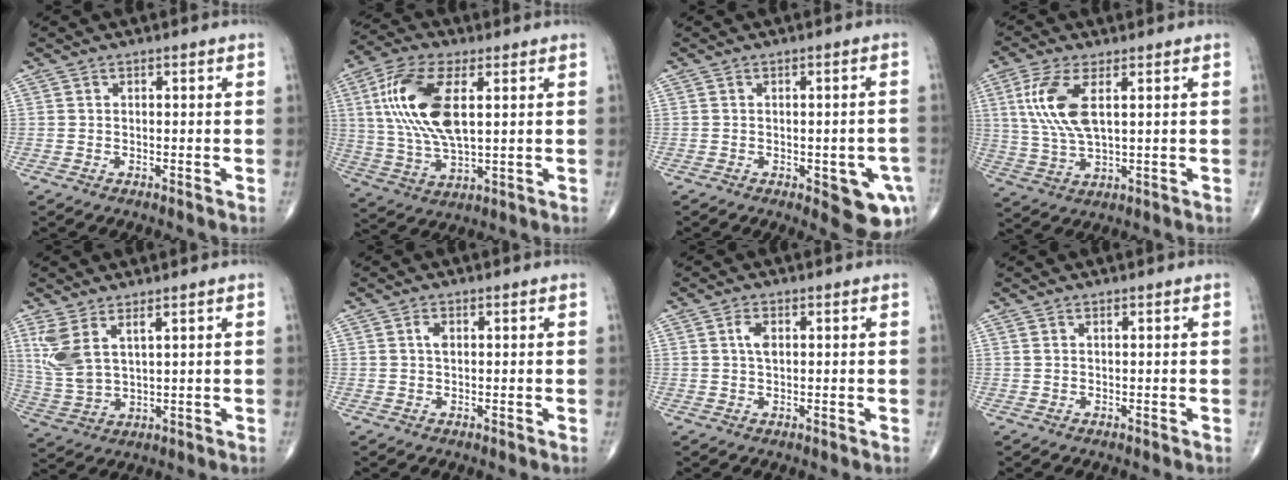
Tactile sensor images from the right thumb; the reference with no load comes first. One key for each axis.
{"total": 15.3, "fx": 3.2, "fy": 7.2, "fz": 13.1, "tx": -0.270, "ty": 0.001, "tz": 0.061}
{"total": 9.2, "fx": -3.2, "fy": 3.7, "fz": 7.8, "tx": -0.063, "ty": 0.005, "tz": -0.031}
{"total": 10.4, "fx": 3.0, "fy": 4.2, "fz": 9.0, "tx": -0.208, "ty": -0.006, "tz": 0.064}
{"total": 8.4, "fx": 4.0, "fy": 3.4, "fz": 6.5, "tx": -0.150, "ty": -0.018, "tz": 0.094}
{"total": 1.7, "fx": 0.5, "fy": 1.0, "fz": 1.3, "tx": -0.024, "ty": 0.002, "tz": 0.008}
{"total": 2.7, "fx": 0.7, "fy": 1.4, "fz": 2.2, "tx": -0.041, "ty": 0.001, "tz": 0.013}
{"total": 0.6, "fx": 0.4, "fy": 0.1, "fz": 0.4, "tx": -0.011, "ty": 0.005, "tz": 0.010}